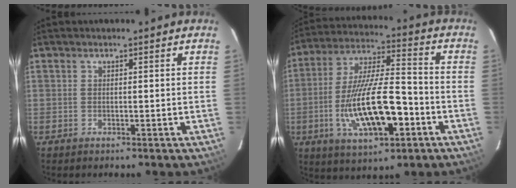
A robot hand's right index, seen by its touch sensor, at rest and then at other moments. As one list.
[{"total": 18.1, "force": [-5.8, 5.8, 16.1], "torque": [-0.316, -0.007, -0.092]}]